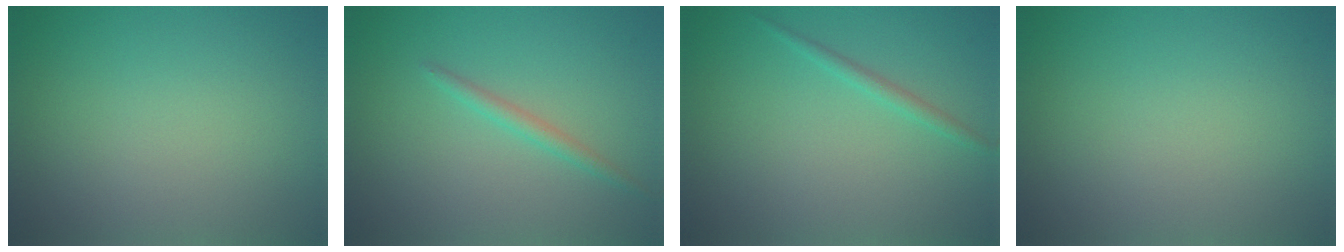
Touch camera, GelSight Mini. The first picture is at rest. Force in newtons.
{"total": 1.4, "press": 1.4, "slide": 0.1}
{"total": 1.1, "press": 1.1, "slide": 0.1}
{"total": 0.0}